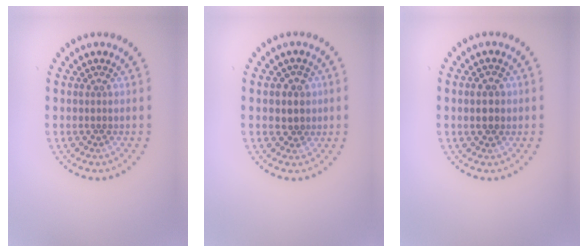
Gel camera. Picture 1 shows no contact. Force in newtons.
{"total": 2.3, "press": 2.1, "slide": 0.9}
{"total": 2.1, "press": 2.1, "slide": 0.3}